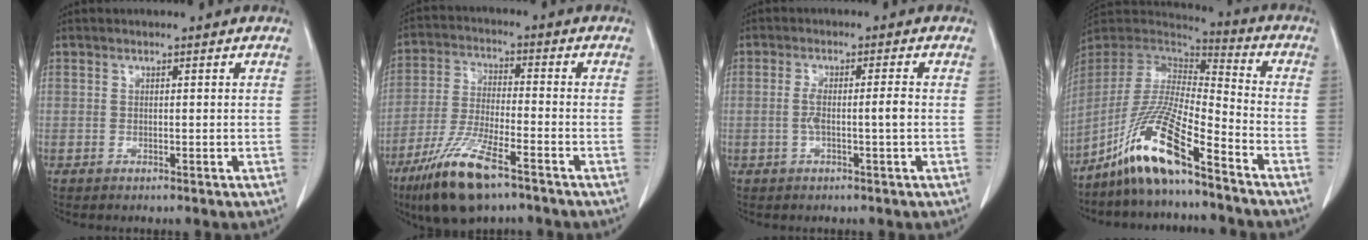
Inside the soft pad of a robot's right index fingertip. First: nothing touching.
{"total": 12.3, "force": [-7.9, 2.5, 9.1], "torque": [-0.186, -0.027, -0.141]}
{"total": 3.4, "force": [-0.7, 0.0, 3.3], "torque": [-0.065, 0.006, -0.009]}
{"total": 14.3, "force": [-9.7, 1.0, 10.4], "torque": [-0.211, -0.012, -0.184]}